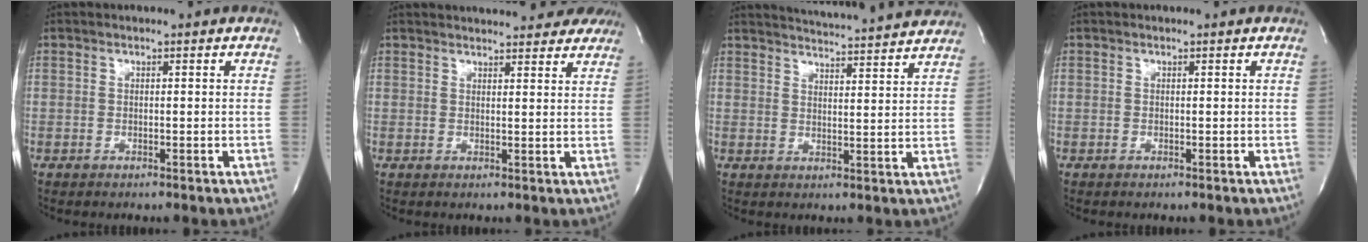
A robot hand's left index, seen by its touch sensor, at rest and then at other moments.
{"total": 16.3, "force": [15.3, 3.3, 4.7], "torque": [-0.060, 0.015, 0.178]}
{"total": 15.8, "force": [15.0, -0.1, 4.7], "torque": [-0.083, -0.015, 0.192]}
{"total": 0.0}